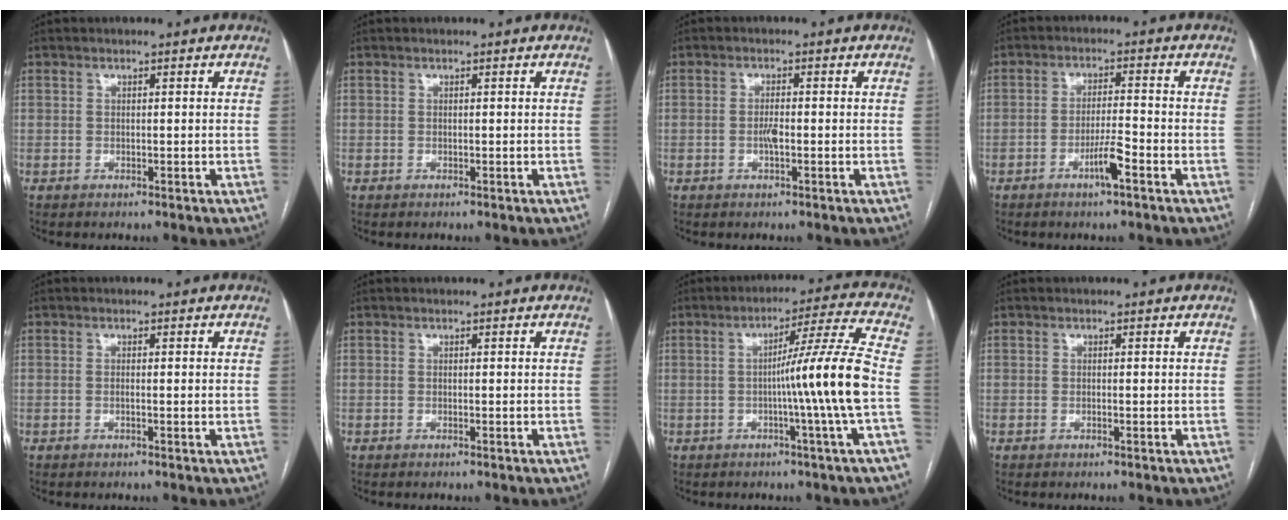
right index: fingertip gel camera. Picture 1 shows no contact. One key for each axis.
{"total": 0.0}
{"total": 1.9, "fx": -0.5, "fy": 0.4, "fz": 1.8, "tx": -0.036, "ty": 0.000, "tz": -0.009}
{"total": 4.5, "fx": -2.4, "fy": 0.1, "fz": 3.8, "tx": -0.070, "ty": -0.004, "tz": -0.045}
{"total": 0.7, "fx": -0.1, "fy": 0.0, "fz": 0.7, "tx": -0.014, "ty": -0.001, "tz": -0.001}
{"total": 0.0}
{"total": 11.1, "fx": -1.9, "fy": -3.0, "fz": 10.5, "tx": -0.160, "ty": -0.001, "tz": -0.030}
{"total": 0.0}